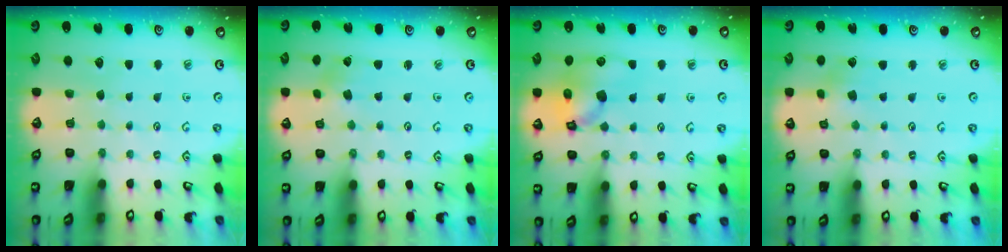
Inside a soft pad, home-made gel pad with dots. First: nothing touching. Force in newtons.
{"total": 2.6, "press": 2.6, "slide": 0.2}
{"total": 12.5, "press": 12.4, "slide": 1.6}
{"total": 2.7, "press": 2.7, "slide": 0.4}